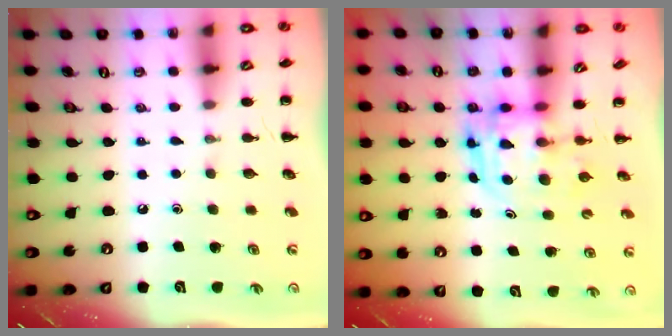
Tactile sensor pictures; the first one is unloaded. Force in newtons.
{"total": 4.6, "press": 4.4, "slide": 1.1}